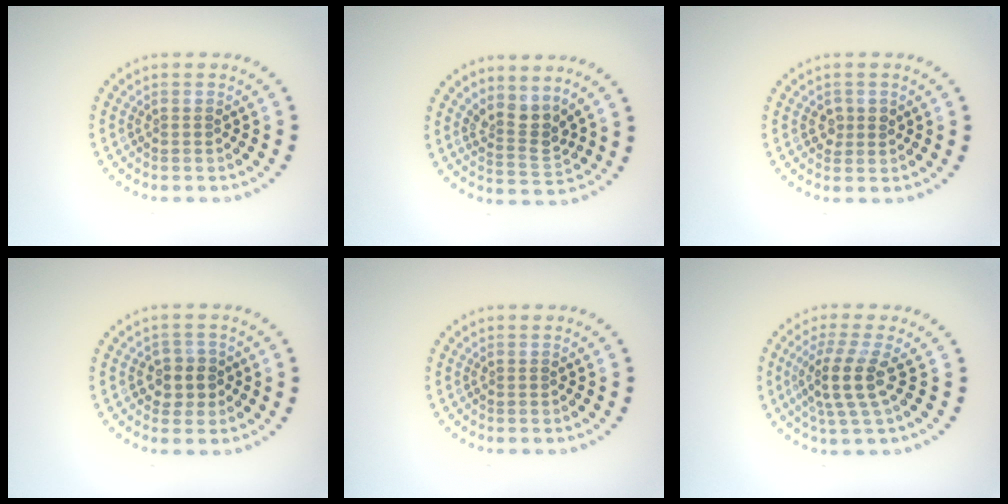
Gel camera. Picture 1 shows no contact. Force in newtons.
{"total": 2.7, "press": 2.0, "slide": 1.9}
{"total": 1.5, "press": 1.5, "slide": 0.3}
{"total": 2.4, "press": 2.2, "slide": 0.9}
{"total": 0.0}
{"total": 3.7, "press": 2.7, "slide": 2.5}